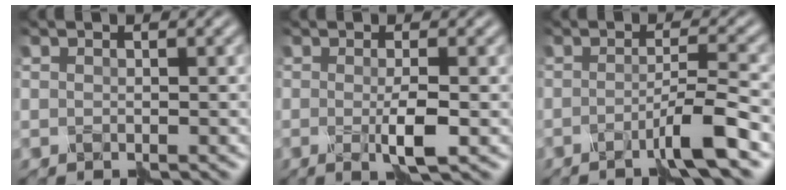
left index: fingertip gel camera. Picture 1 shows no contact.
{"total": 2.5, "force": [-0.7, 0.2, 2.4], "torque": [-0.038, 0.000, -0.014]}
{"total": 3.5, "force": [-1.8, 0.2, 3.0], "torque": [-0.041, 0.006, -0.046]}